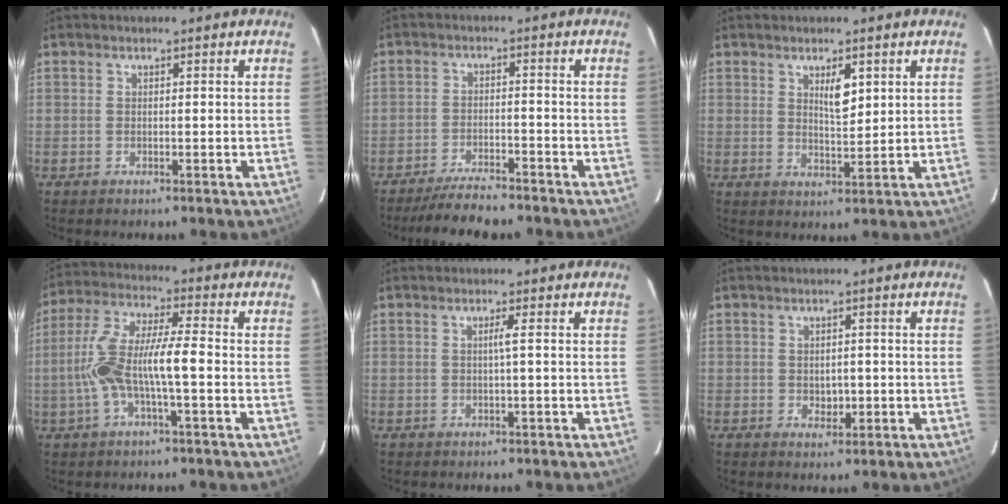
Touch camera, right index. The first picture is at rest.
{"total": 6.9, "force": [-6.4, 0.5, 2.5], "torque": [-0.041, -0.018, -0.109]}
{"total": 3.8, "force": [1.7, 1.1, 3.2], "torque": [-0.056, -0.003, 0.033]}
{"total": 10.3, "force": [-2.0, 1.5, 10.0], "torque": [-0.213, 0.023, -0.042]}
{"total": 1.0, "force": [0.0, -0.4, 1.0], "torque": [-0.012, 0.002, -0.002]}
{"total": 2.3, "force": [-0.4, 1.6, 1.6], "torque": [-0.023, 0.001, 0.000]}